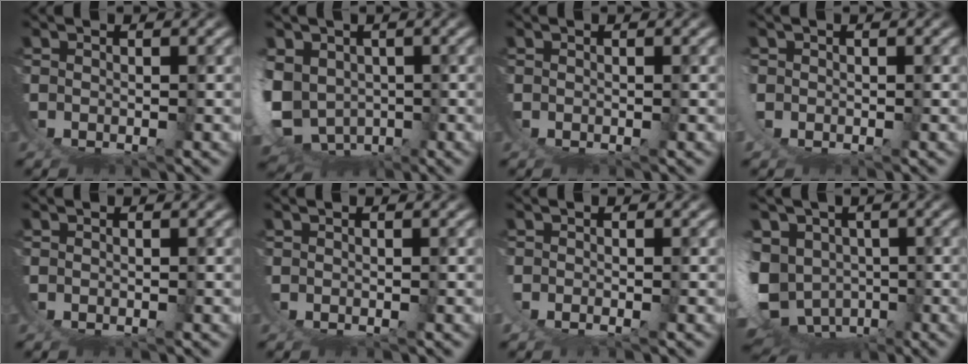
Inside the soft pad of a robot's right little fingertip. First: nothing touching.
{"total": 8.1, "force": [-1.3, 6.8, 4.3], "torque": [-0.144, -0.058, 0.003]}
{"total": 0.0}
{"total": 0.8, "force": [0.1, 0.6, 0.6], "torque": [-0.028, -0.007, 0.006]}
{"total": 0.0}
{"total": 0.0}
{"total": 0.8, "force": [-0.2, 0.1, 0.8], "torque": [-0.020, -0.002, -0.003]}
{"total": 11.2, "force": [-2.4, 9.4, 5.5], "torque": [-0.153, -0.061, -0.022]}